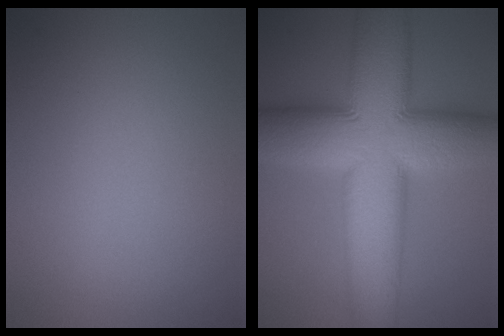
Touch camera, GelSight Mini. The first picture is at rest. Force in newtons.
{"total": 16.5, "press": 16.5, "slide": 0.4}